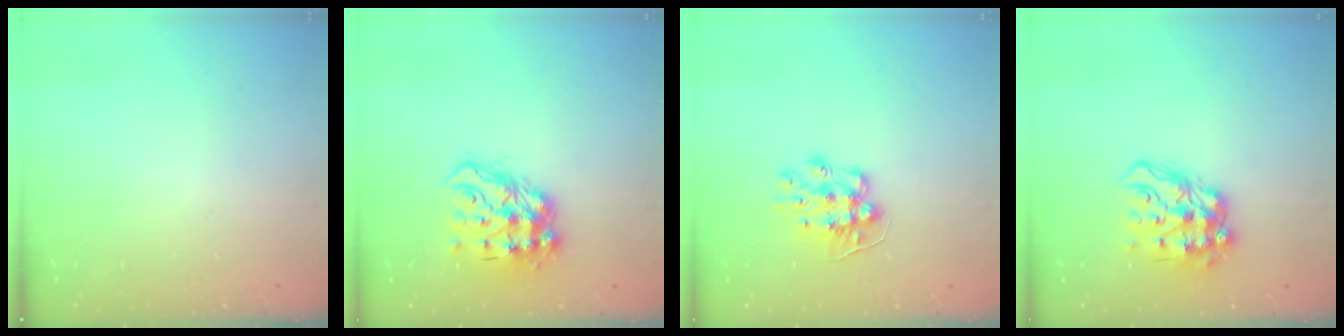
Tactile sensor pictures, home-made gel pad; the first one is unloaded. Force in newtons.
{"total": 15.3, "press": 15.2, "slide": 1.3}
{"total": 9.9, "press": 9.9, "slide": 0.4}
{"total": 13.7, "press": 13.7, "slide": 1.2}